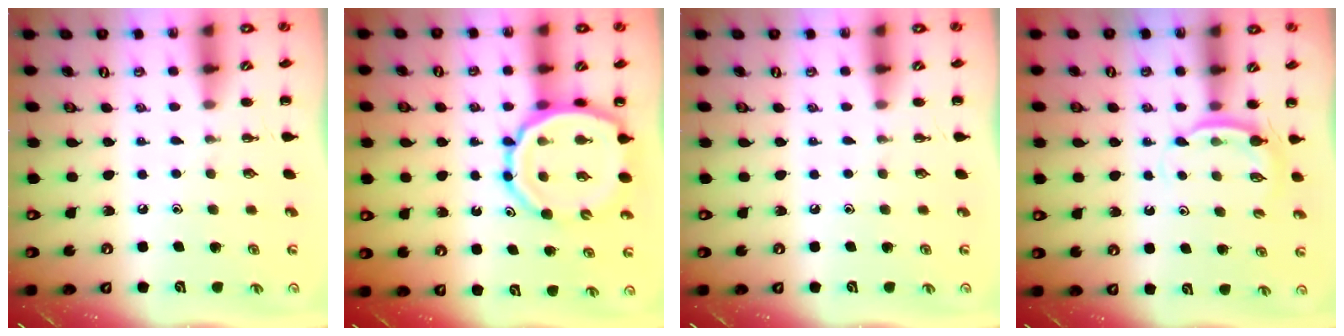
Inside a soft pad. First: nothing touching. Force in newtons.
{"total": 13.8, "press": 13.2, "slide": 3.9}
{"total": 0.0}
{"total": 4.6, "press": 4.6, "slide": 0.6}